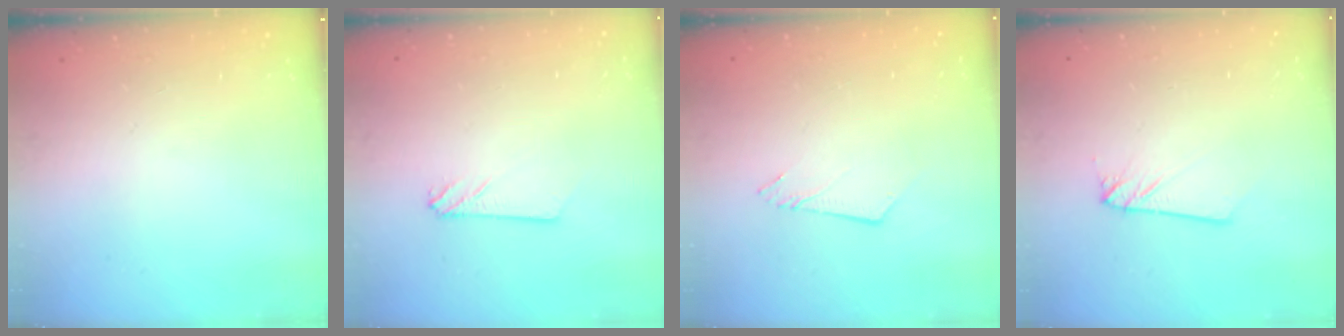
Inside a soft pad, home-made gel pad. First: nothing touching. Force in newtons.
{"total": 3.3, "press": 3.2, "slide": 0.3}
{"total": 3.4, "press": 3.4, "slide": 0.3}
{"total": 2.2, "press": 2.2, "slide": 0.2}